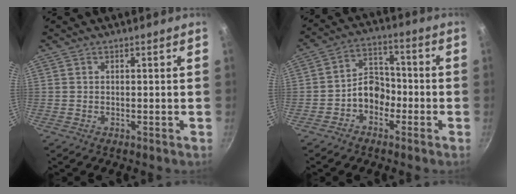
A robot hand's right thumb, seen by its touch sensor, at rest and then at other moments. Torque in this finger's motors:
{"motor_torque": [0.49, 0.64, 0.23, 0.13, 0.01]}